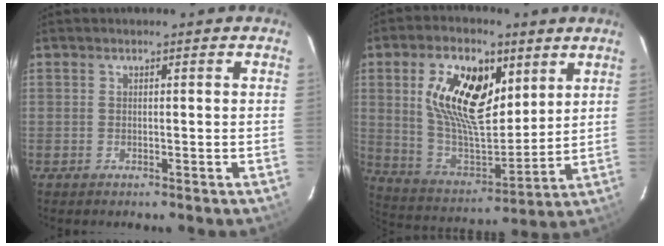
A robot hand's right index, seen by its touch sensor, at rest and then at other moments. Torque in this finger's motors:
{"motor_torque": [1.44, 0.70, 1.04, 0.21]}